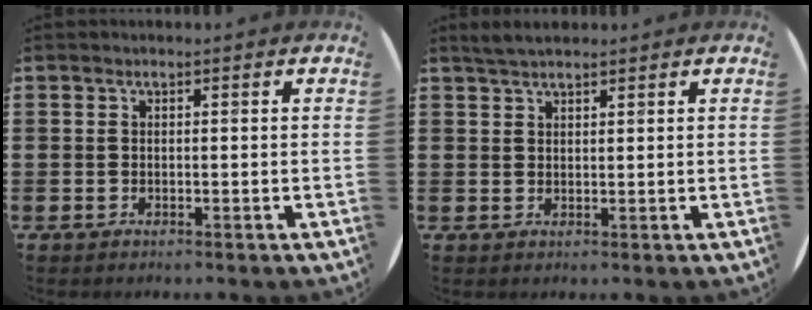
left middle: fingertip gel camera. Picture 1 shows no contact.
{"total": 2.2, "force": [1.9, 0.3, 0.9], "torque": [-0.022, 0.003, 0.036]}